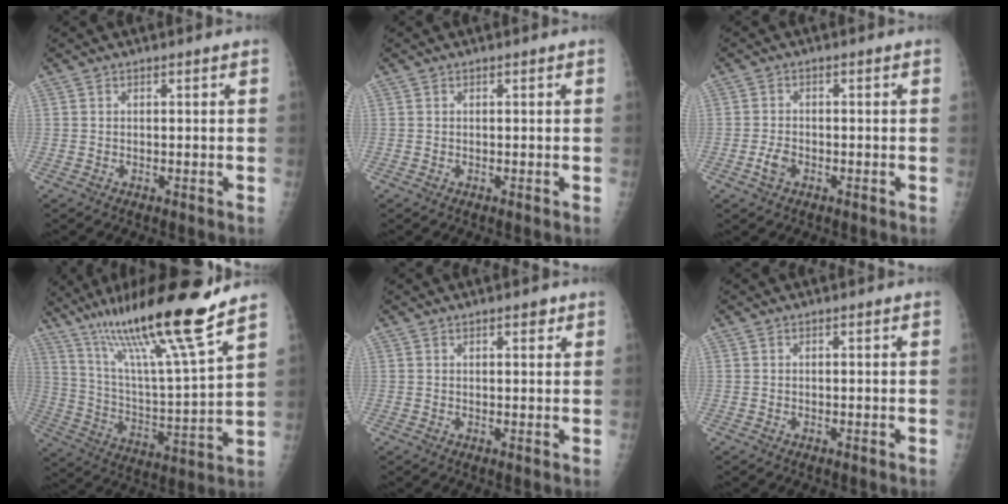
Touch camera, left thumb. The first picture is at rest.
{"total": 0.0}
{"total": 2.6, "force": [-1.2, 1.6, 1.7], "torque": [-0.037, 0.009, -0.022]}
{"total": 22.5, "force": [16.1, 1.1, 15.7], "torque": [-0.256, -0.064, 0.285]}
{"total": 1.8, "force": [1.2, 0.7, 1.2], "torque": [-0.011, -0.005, 0.015]}
{"total": 0.0}